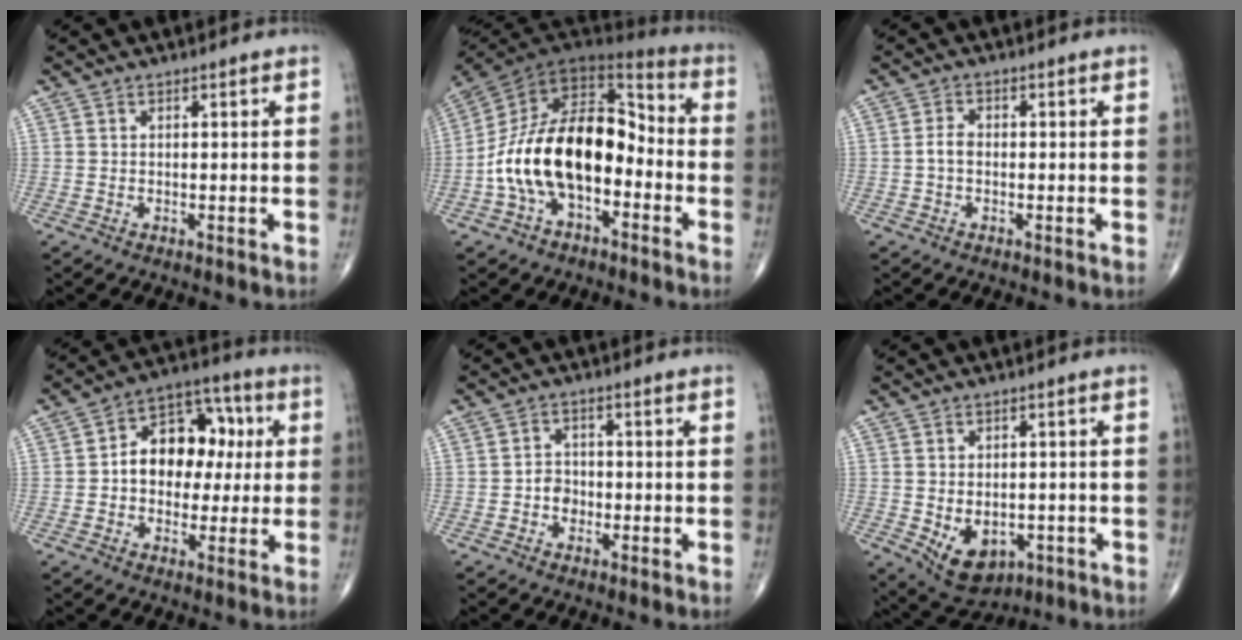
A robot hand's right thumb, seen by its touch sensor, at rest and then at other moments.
{"total": 21.0, "force": [-4.6, 12.3, 16.4], "torque": [-0.271, 0.065, -0.086]}
{"total": 2.3, "force": [-0.5, 1.5, 1.7], "torque": [-0.030, 0.007, -0.014]}
{"total": 13.7, "force": [1.1, 9.9, 9.5], "torque": [-0.097, 0.031, 0.008]}
{"total": 3.4, "force": [-0.8, 2.9, 1.6], "torque": [-0.006, 0.009, -0.023]}
{"total": 9.2, "force": [-2.6, 6.3, 6.2], "torque": [-0.078, 0.000, -0.023]}